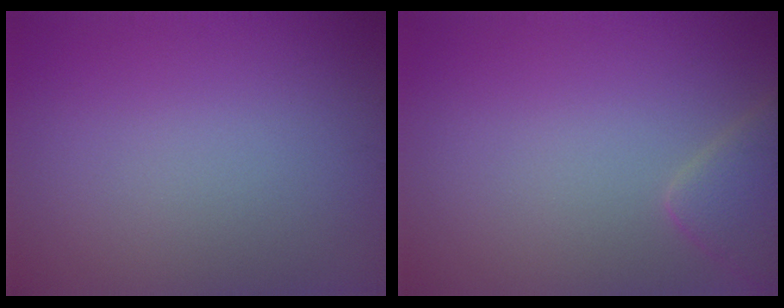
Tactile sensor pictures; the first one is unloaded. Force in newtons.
{"total": 2.8, "press": 2.8, "slide": 0.1}